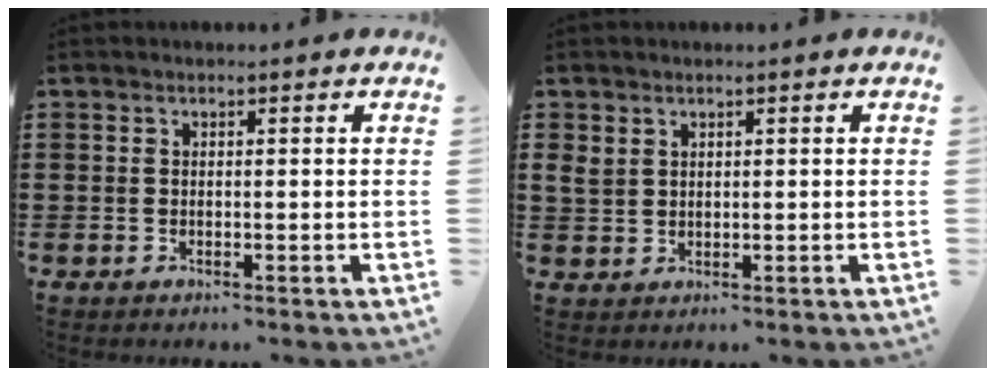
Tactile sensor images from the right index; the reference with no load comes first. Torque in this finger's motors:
{"motor_torque": [0.17, 0.11, 0.09, 0.03]}